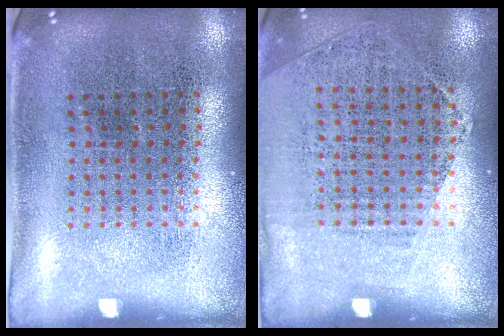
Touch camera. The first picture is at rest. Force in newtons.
{"total": 1.2, "press": 1.0, "slide": 0.7}